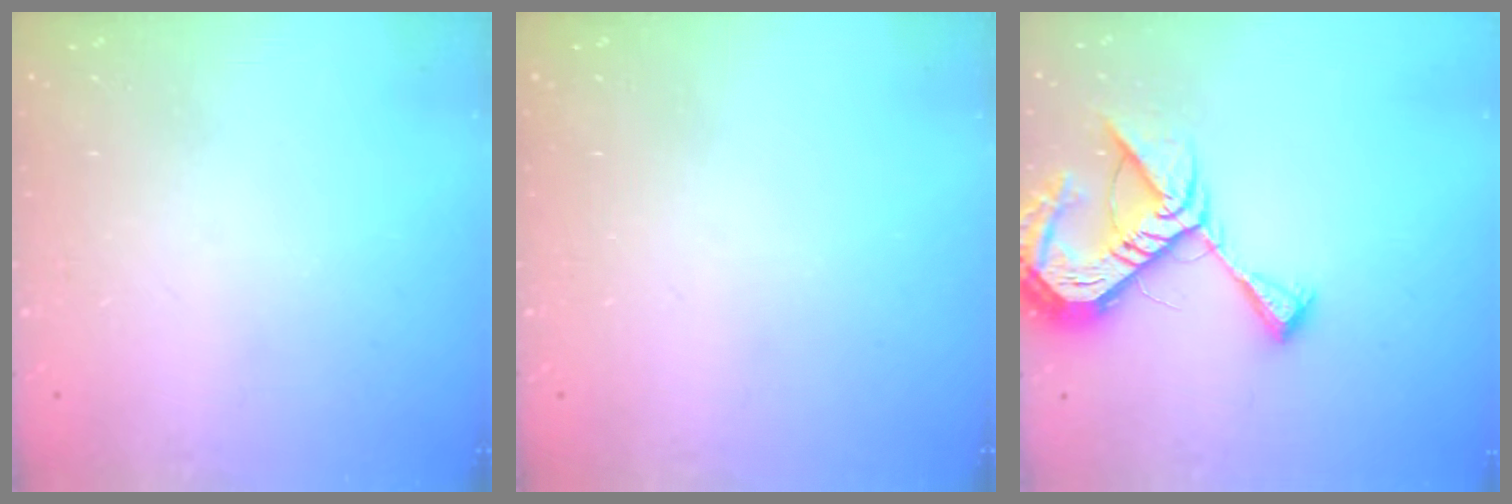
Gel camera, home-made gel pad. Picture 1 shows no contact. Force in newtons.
{"total": 0.0}
{"total": 13.2, "press": 13.2, "slide": 1.3}